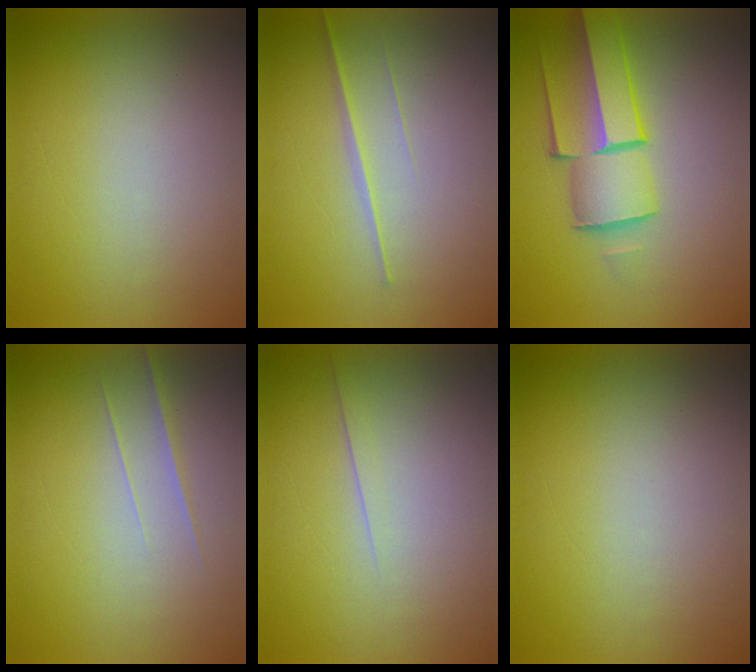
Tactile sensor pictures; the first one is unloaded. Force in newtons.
{"total": 1.8}
{"total": 5.8}
{"total": 1.9}
{"total": 1.6}
{"total": 1.1}